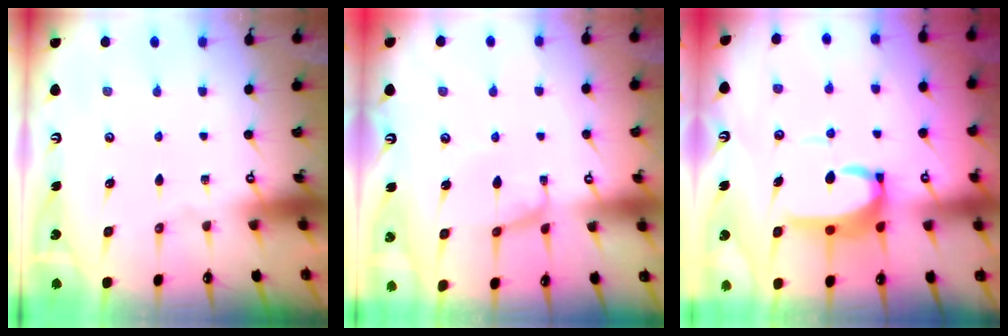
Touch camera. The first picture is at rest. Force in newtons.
{"total": 0.0}
{"total": 6.8, "press": 6.8, "slide": 0.9}